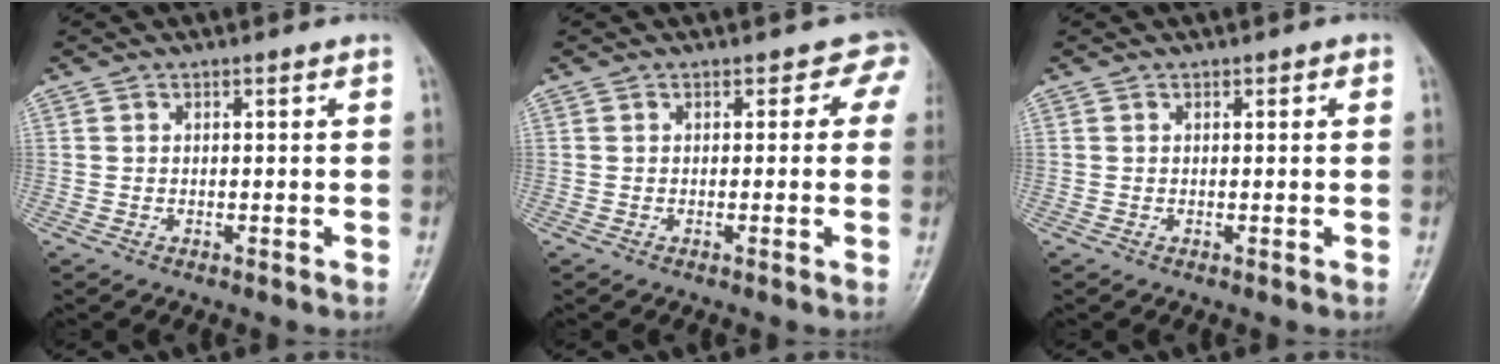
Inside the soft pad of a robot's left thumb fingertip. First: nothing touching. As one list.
[{"total": 2.6, "force": [1.2, 2.2, 0.6], "torque": [0.030, -0.002, -0.007]}, {"total": 0.5, "force": [0.2, 0.4, 0.2], "torque": [0.013, 0.000, 0.000]}]